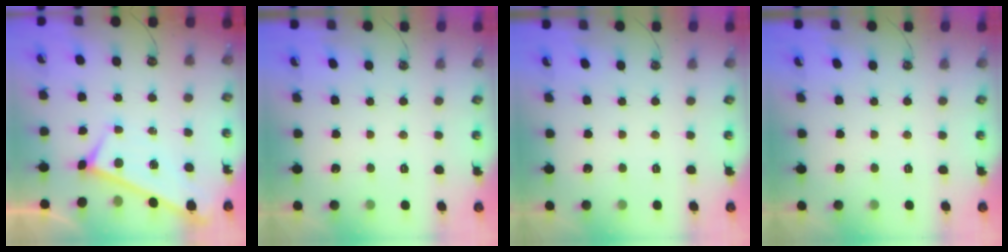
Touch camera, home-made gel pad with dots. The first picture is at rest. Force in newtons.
{"total": 0.0}
{"total": 0.0}
{"total": 0.0}